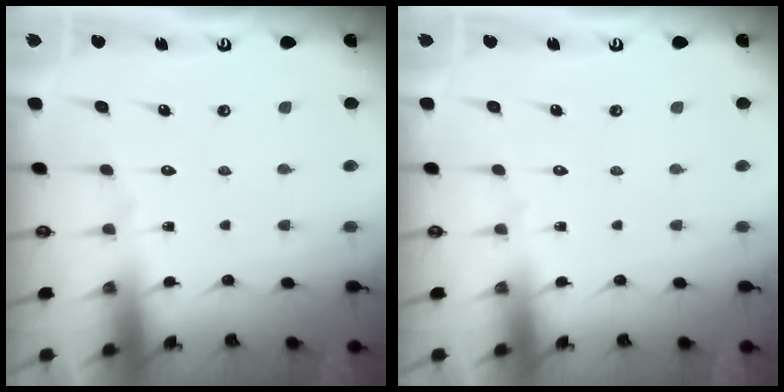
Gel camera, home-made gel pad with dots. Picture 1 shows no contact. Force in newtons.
{"total": 0.0}